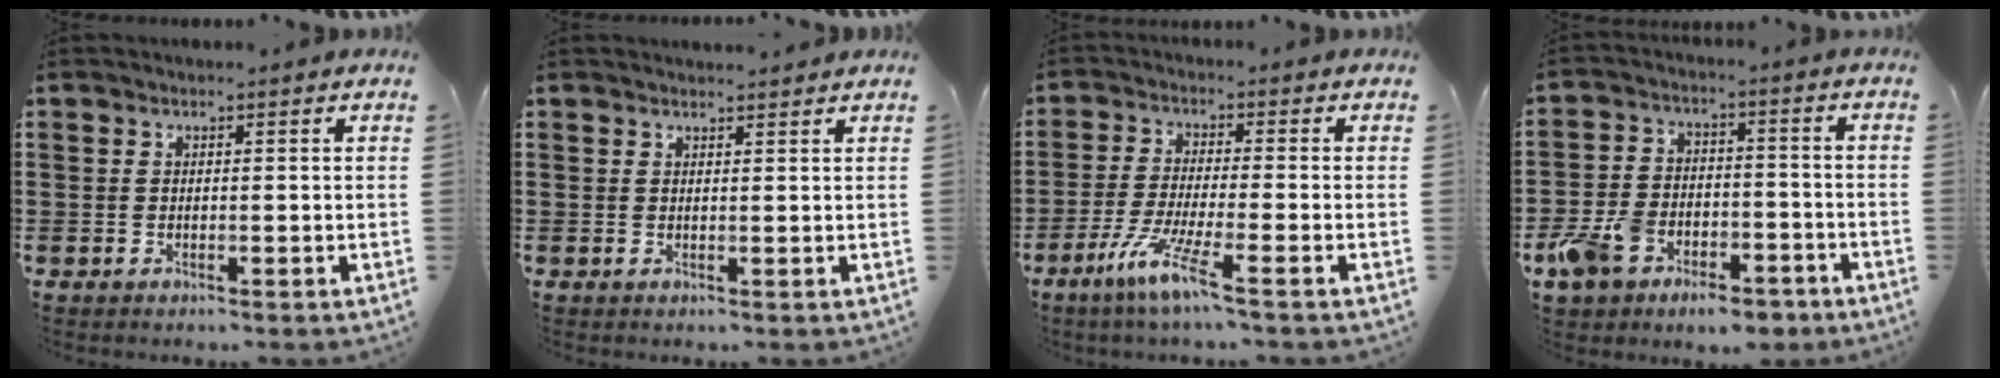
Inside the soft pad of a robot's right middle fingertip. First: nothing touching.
{"total": 1.2, "force": [1.2, -0.1, 0.0], "torque": [-0.003, -0.003, 0.023]}
{"total": 6.9, "force": [-4.3, 0.1, 5.3], "torque": [-0.111, -0.013, -0.082]}
{"total": 7.8, "force": [-5.9, 3.8, 3.5], "torque": [-0.094, 0.013, -0.120]}